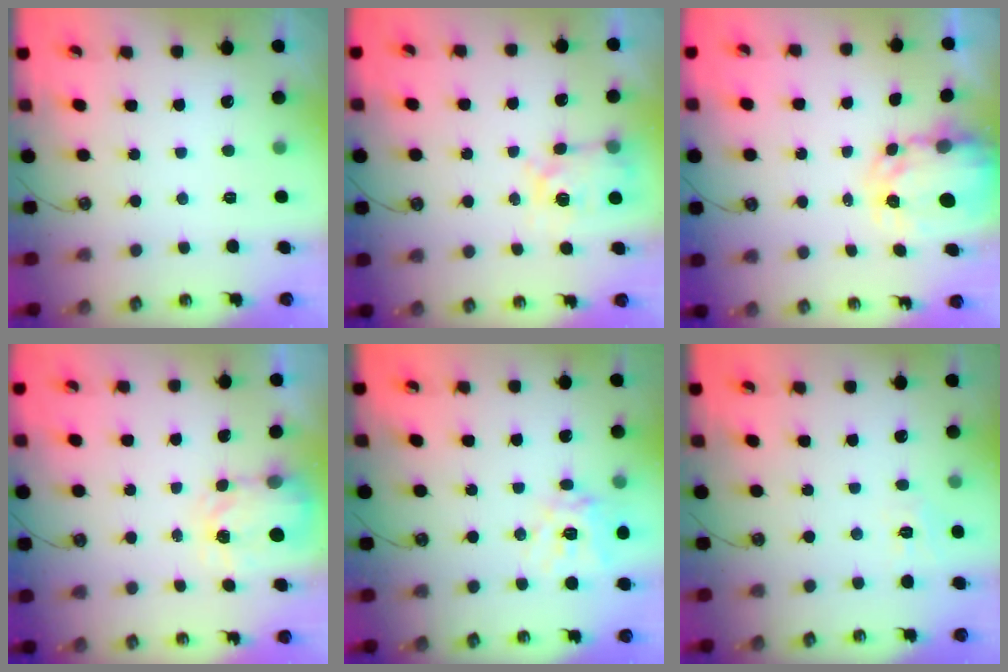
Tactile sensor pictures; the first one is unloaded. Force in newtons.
{"total": 5.8, "press": 5.7, "slide": 0.8}
{"total": 5.1, "press": 5.1, "slide": 0.2}
{"total": 3.6, "press": 3.6, "slide": 0.6}
{"total": 14.2, "press": 14.1, "slide": 1.7}
{"total": 3.9, "press": 3.9, "slide": 0.2}